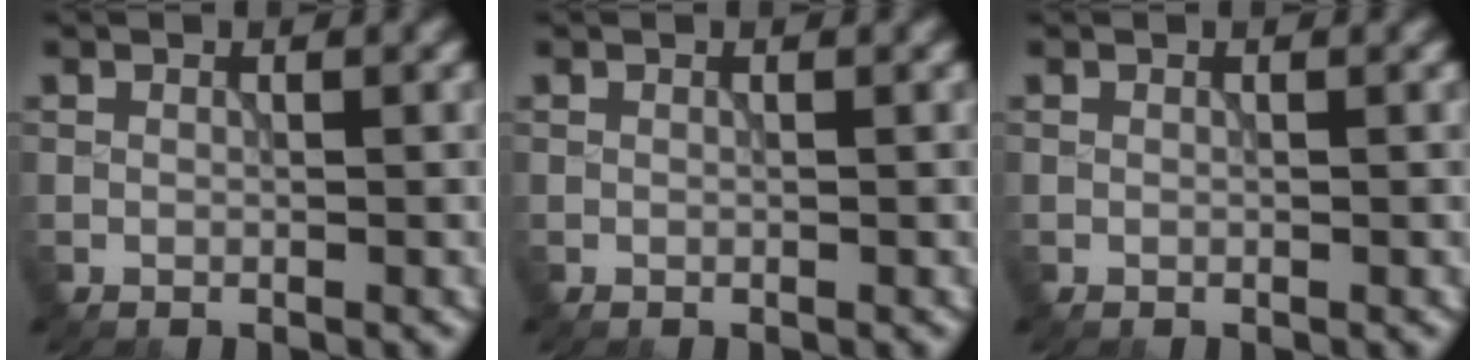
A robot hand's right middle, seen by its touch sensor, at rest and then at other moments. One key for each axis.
{"total": 0.0}
{"total": 0.0}